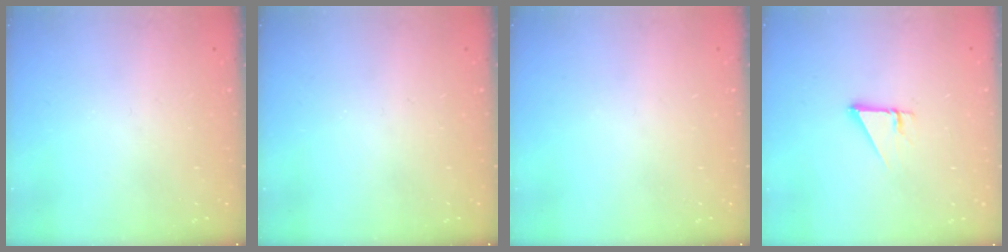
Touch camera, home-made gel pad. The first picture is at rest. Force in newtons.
{"total": 0.0}
{"total": 0.0}
{"total": 2.7, "press": 2.7, "slide": 0.1}